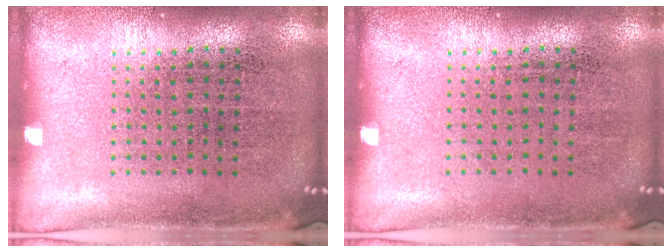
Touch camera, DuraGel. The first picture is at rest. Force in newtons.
{"total": 0.0}